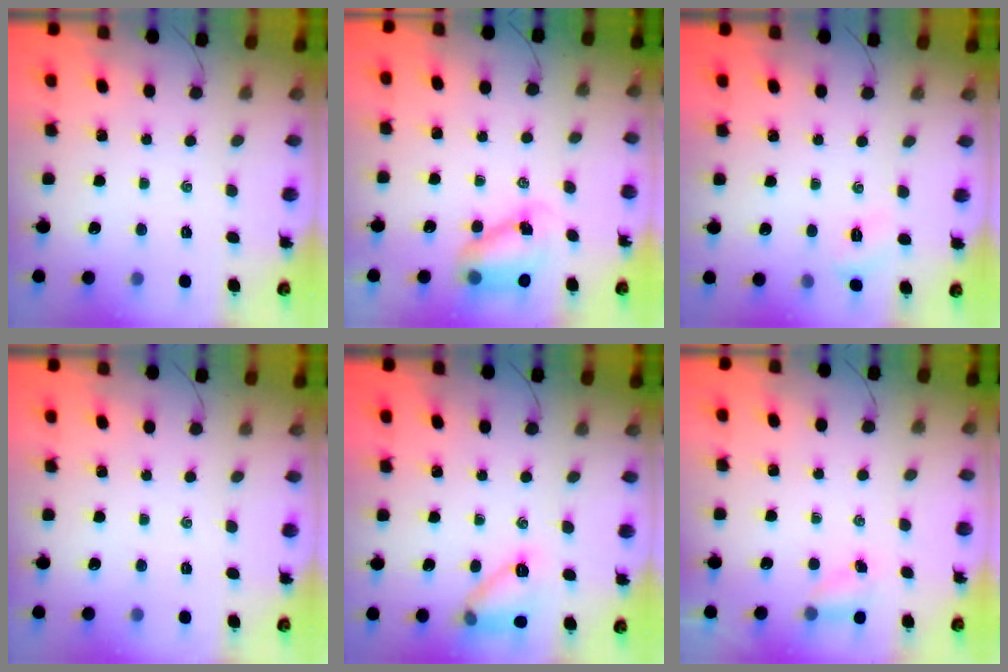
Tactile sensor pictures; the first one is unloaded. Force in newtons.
{"total": 7.5, "press": 7.4, "slide": 1.3}
{"total": 6.0, "press": 5.8, "slide": 1.6}
{"total": 0.0}
{"total": 10.9, "press": 10.9, "slide": 0.5}
{"total": 3.5, "press": 3.3, "slide": 1.0}